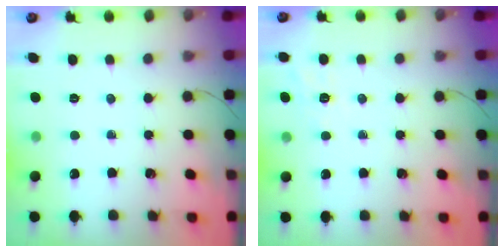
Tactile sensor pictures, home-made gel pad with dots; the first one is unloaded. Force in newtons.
{"total": 2.3, "press": 0.9, "slide": 2.1}